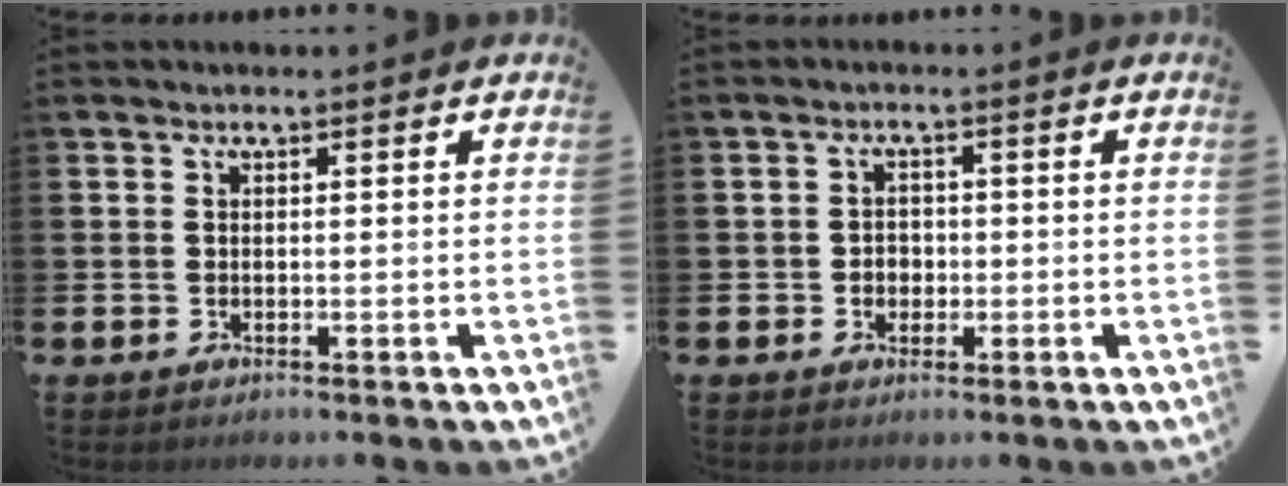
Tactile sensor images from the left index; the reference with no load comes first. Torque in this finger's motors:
{"motor_torque": [0.16, -0.03, 0.03, 0.02]}